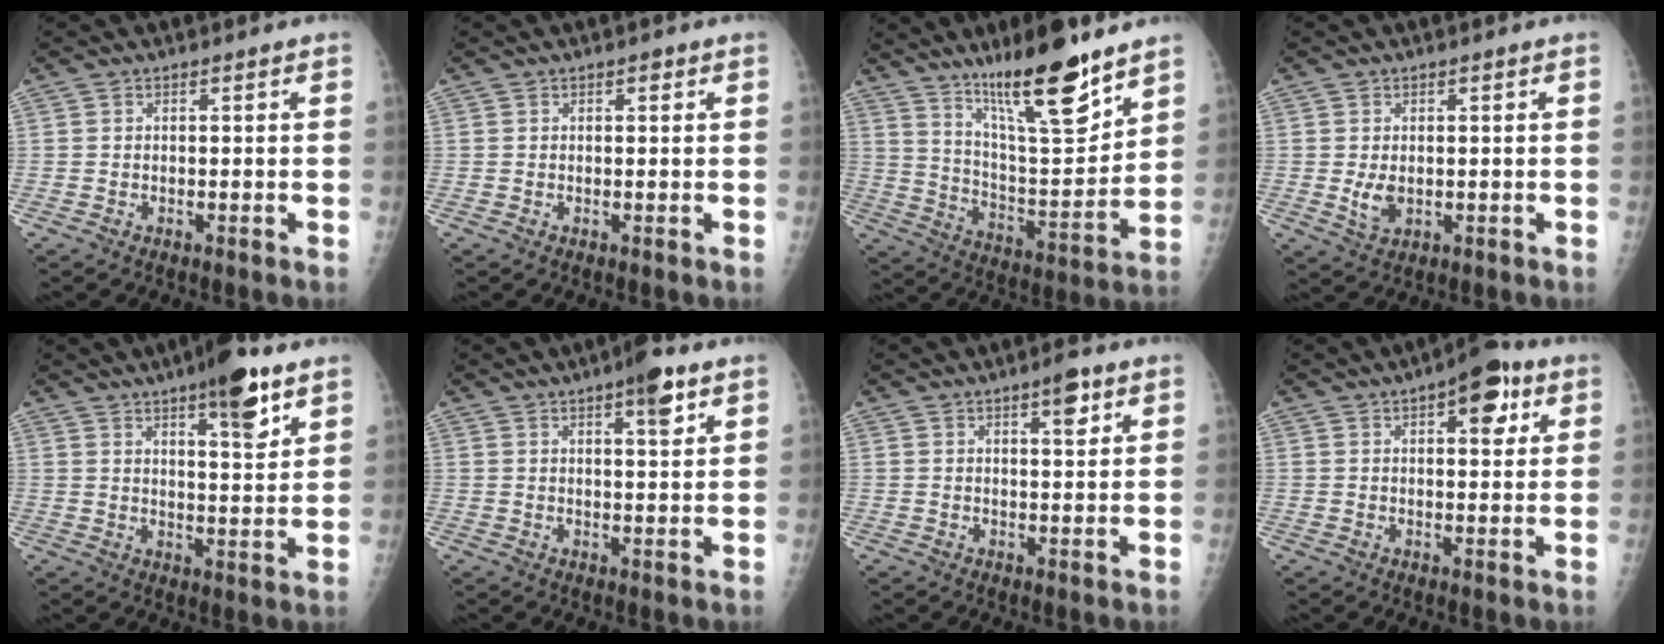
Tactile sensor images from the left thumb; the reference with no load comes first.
{"total": 0.9, "force": [0.4, 0.4, 0.6], "torque": [-0.005, 0.000, 0.004]}
{"total": 18.7, "force": [13.0, 3.8, 12.9], "torque": [-0.180, -0.087, 0.224]}
{"total": 3.3, "force": [-0.1, 2.2, 2.5], "torque": [-0.042, -0.009, 0.003]}
{"total": 10.7, "force": [6.5, 2.8, 8.1], "torque": [-0.100, -0.034, 0.092]}
{"total": 6.1, "force": [3.4, 1.5, 4.8], "torque": [-0.061, -0.014, 0.045]}
{"total": 4.3, "force": [2.3, 1.3, 3.4], "torque": [-0.041, -0.012, 0.033]}
{"total": 8.8, "force": [3.9, 3.9, 6.9], "torque": [-0.065, -0.006, 0.046]}